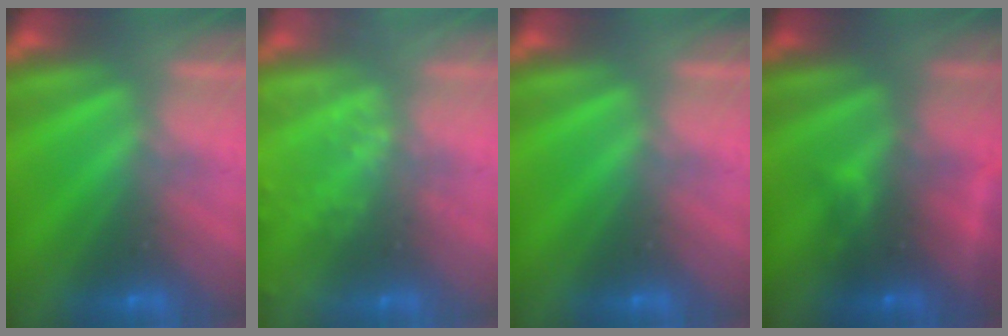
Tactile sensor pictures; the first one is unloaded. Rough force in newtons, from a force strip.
{"total": 2.4}
{"total": 0.0}
{"total": 2.6}